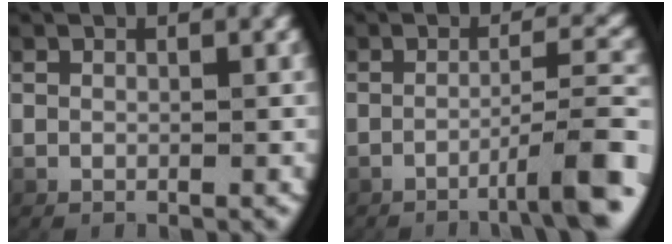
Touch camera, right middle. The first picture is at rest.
{"total": 5.1, "force": [-2.5, 0.4, 4.4], "torque": [-0.063, 0.007, -0.039]}